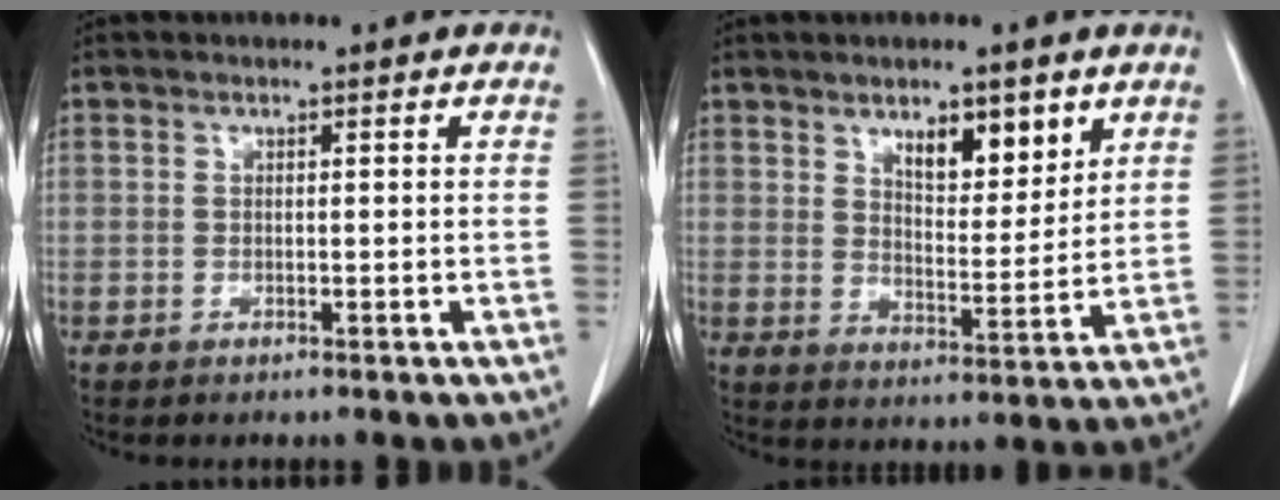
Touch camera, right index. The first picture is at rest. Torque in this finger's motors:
{"motor_torque": [0.62, 0.63, 0.29, 0.07]}